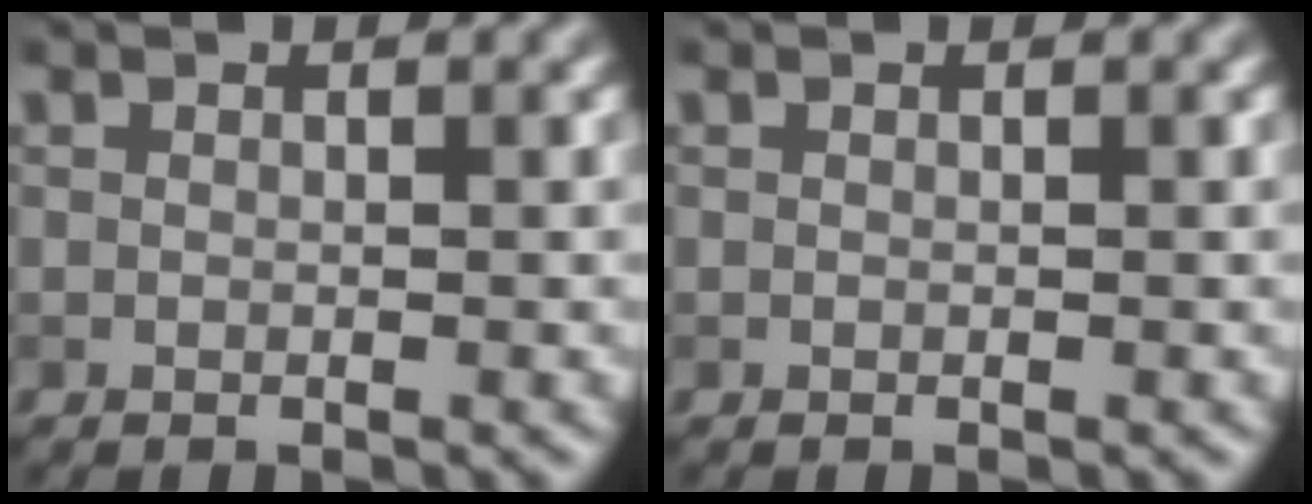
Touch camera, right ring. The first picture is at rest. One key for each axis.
{"total": 0.0}